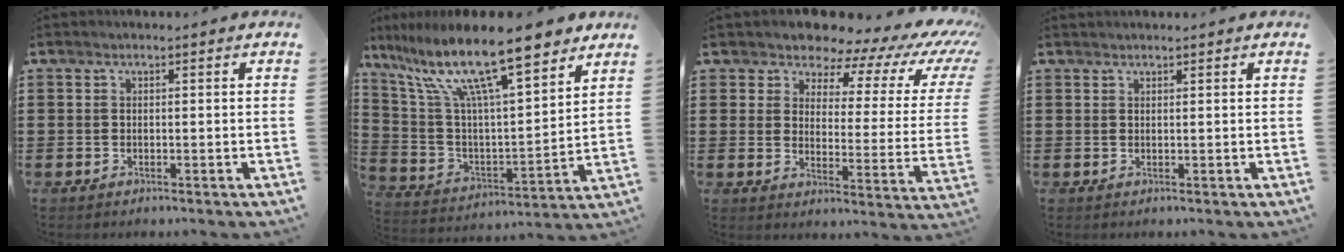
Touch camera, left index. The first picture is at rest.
{"total": 15.5, "force": [11.1, 3.0, 10.4], "torque": [-0.225, -0.054, 0.189]}
{"total": 8.3, "force": [7.0, 2.7, 3.5], "torque": [-0.080, -0.051, 0.117]}
{"total": 0.8, "force": [0.8, 0.0, 0.1], "torque": [-0.005, 0.000, 0.016]}